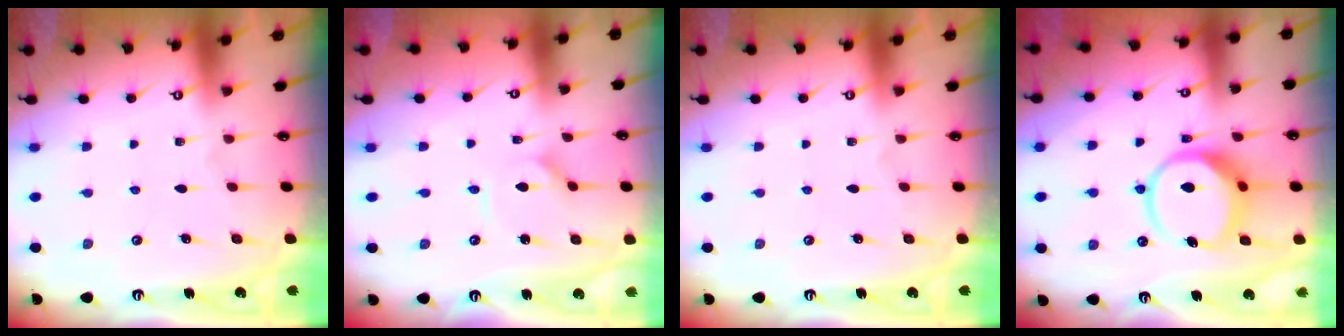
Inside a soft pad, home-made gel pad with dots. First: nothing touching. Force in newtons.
{"total": 1.8, "press": 1.7, "slide": 0.2}
{"total": 0.0}
{"total": 11.3, "press": 11.2, "slide": 1.3}